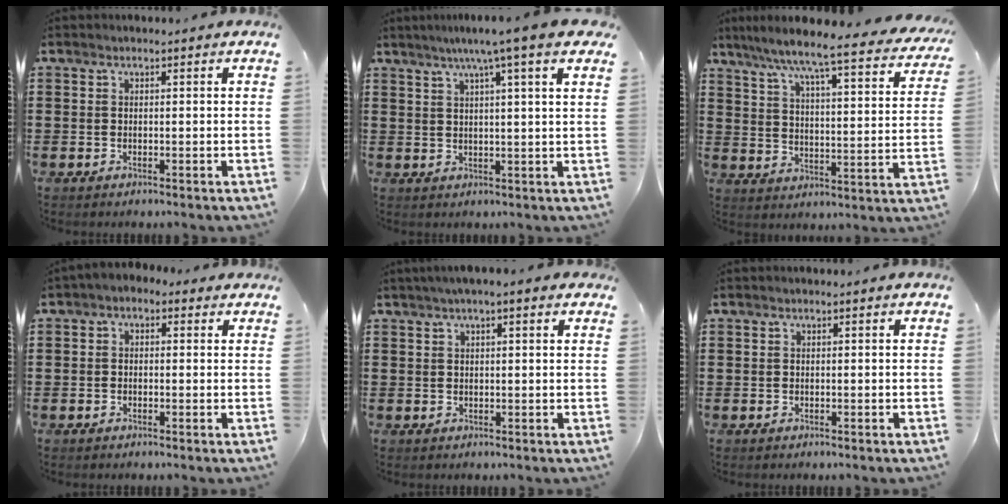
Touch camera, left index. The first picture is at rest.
{"total": 6.5, "force": [4.1, -0.4, 5.0], "torque": [-0.101, -0.010, 0.065]}
{"total": 6.6, "force": [5.7, -0.6, 3.2], "torque": [-0.089, -0.049, 0.087]}
{"total": 1.5, "force": [-0.9, 1.0, 0.5], "torque": [-0.014, 0.007, -0.019]}
{"total": 1.9, "force": [1.1, 0.7, 1.3], "torque": [-0.029, 0.007, 0.017]}
{"total": 0.0}